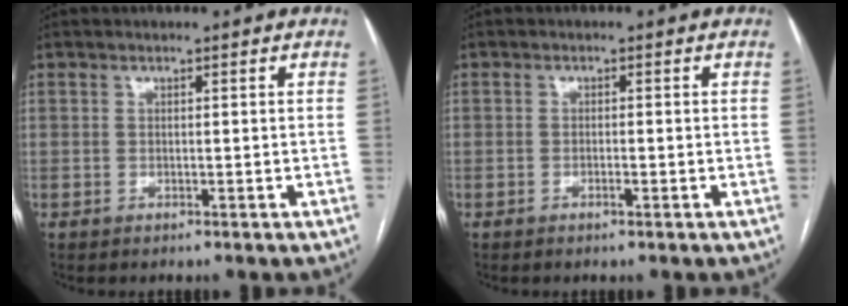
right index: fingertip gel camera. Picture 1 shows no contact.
{"total": 1.0, "force": [-0.5, 0.2, 0.8], "torque": [-0.016, 0.000, -0.008]}